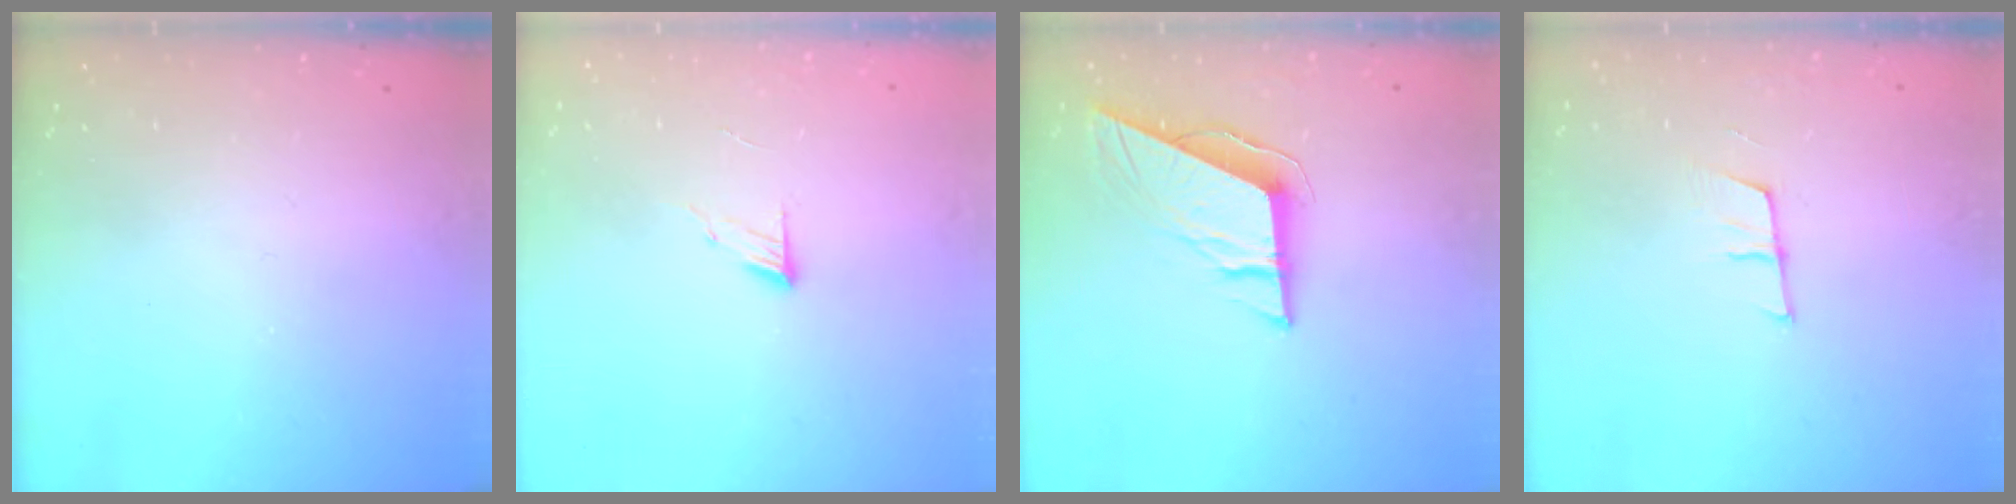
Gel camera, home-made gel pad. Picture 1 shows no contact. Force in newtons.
{"total": 6.2, "press": 6.2, "slide": 0.6}
{"total": 9.3, "press": 9.2, "slide": 1.3}
{"total": 6.0, "press": 5.4, "slide": 2.5}